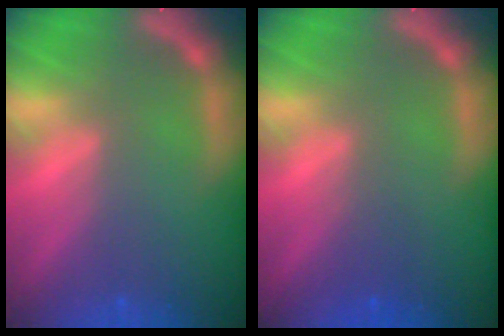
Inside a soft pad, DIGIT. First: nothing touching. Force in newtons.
{"total": 1.4}